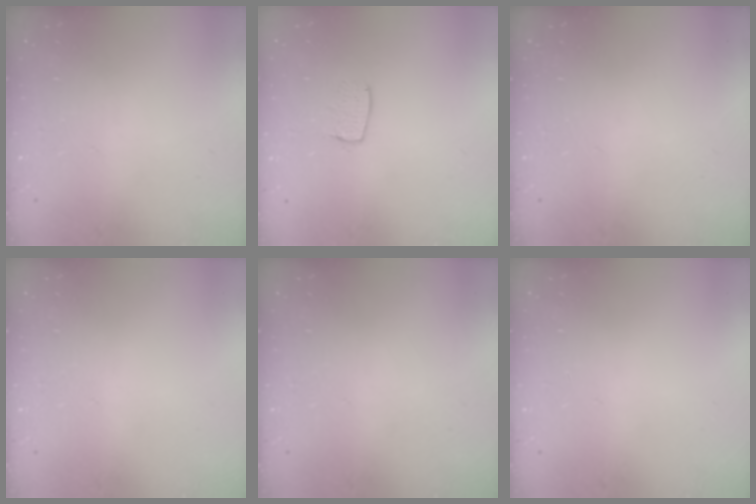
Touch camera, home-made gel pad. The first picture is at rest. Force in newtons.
{"total": 6.0, "press": 6.0, "slide": 0.4}
{"total": 0.0}
{"total": 0.0}
{"total": 0.0}
{"total": 0.0}